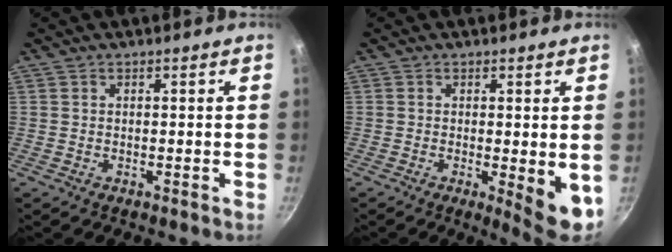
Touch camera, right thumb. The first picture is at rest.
{"total": 6.8, "force": [-0.8, 1.7, 6.5], "torque": [-0.077, -0.010, -0.005]}